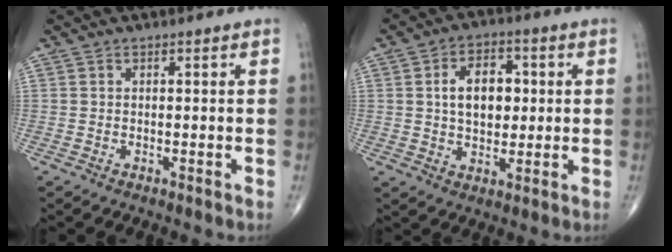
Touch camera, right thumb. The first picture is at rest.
{"total": 9.6, "force": [1.4, 6.2, 7.2], "torque": [-0.090, 0.006, 0.023]}